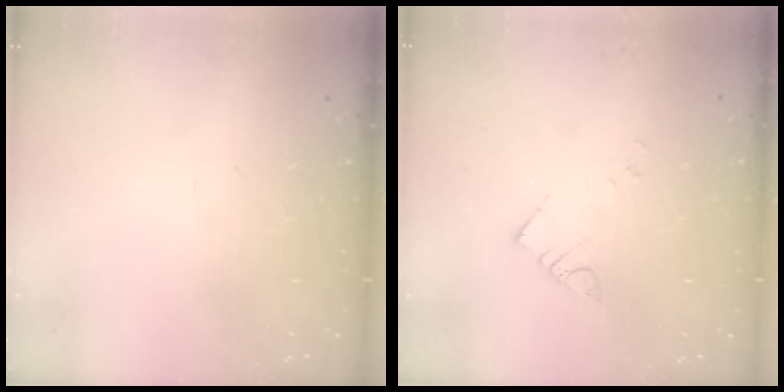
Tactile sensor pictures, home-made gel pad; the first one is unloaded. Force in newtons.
{"total": 4.4, "press": 4.4, "slide": 0.1}